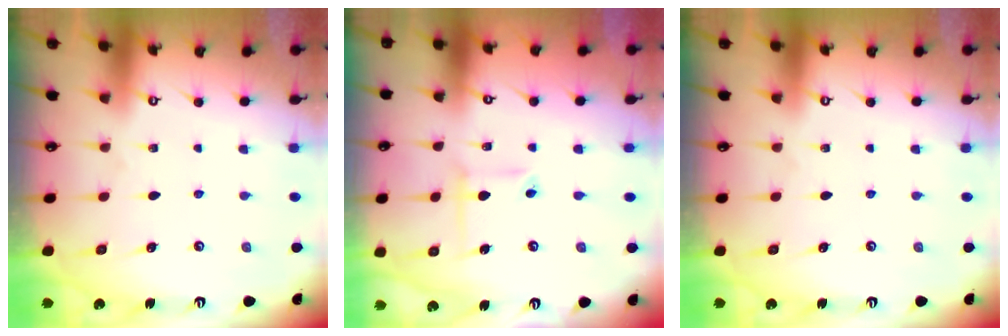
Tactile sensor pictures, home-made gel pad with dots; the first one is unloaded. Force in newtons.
{"total": 4.3, "press": 4.2, "slide": 0.4}
{"total": 0.0}